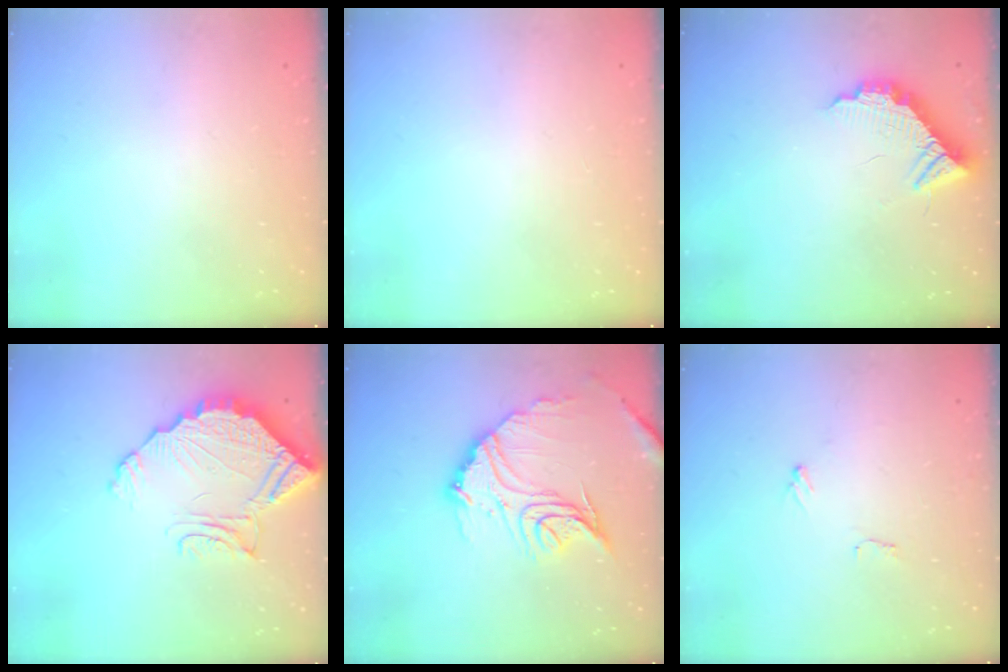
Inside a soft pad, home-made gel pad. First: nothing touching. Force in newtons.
{"total": 0.0}
{"total": 11.6, "press": 11.6, "slide": 0.8}
{"total": 15.9, "press": 15.8, "slide": 1.7}
{"total": 18.2, "press": 18.1, "slide": 1.8}
{"total": 5.4, "press": 5.4, "slide": 0.4}